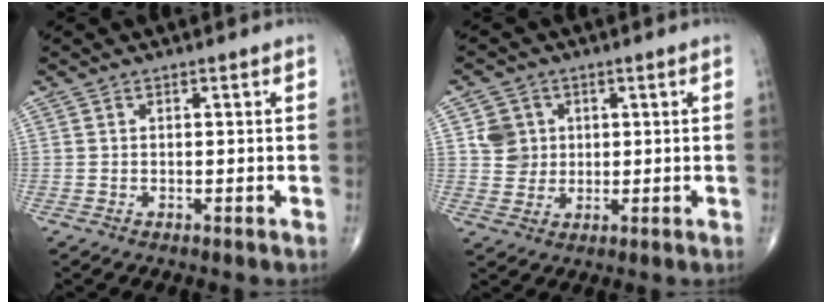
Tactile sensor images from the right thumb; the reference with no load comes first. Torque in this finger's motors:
{"motor_torque": [-0.06, 0.04, 0.31, 0.24, 0.02]}